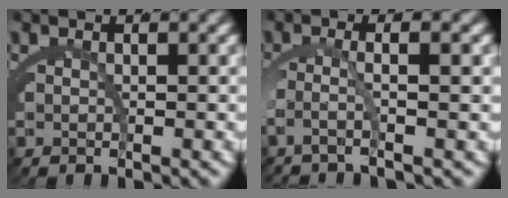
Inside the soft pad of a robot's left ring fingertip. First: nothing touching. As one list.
[{"total": 3.1, "force": [-1.0, 0.1, 2.9], "torque": [-0.065, -0.007, -0.012]}]